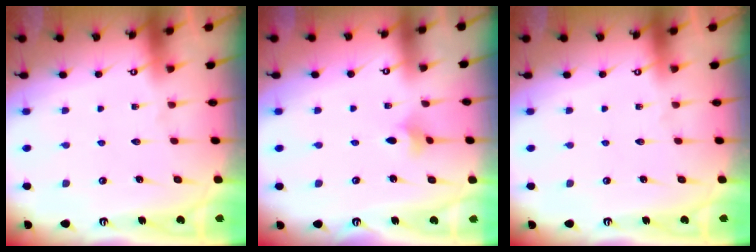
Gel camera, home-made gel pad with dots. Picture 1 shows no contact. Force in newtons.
{"total": 2.1, "press": 2.1, "slide": 0.5}
{"total": 0.0}